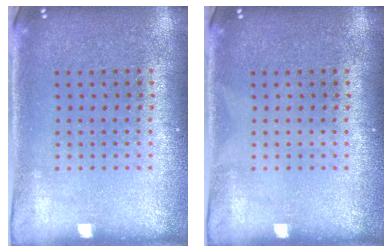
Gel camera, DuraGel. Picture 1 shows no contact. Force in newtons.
{"total": 0.0}